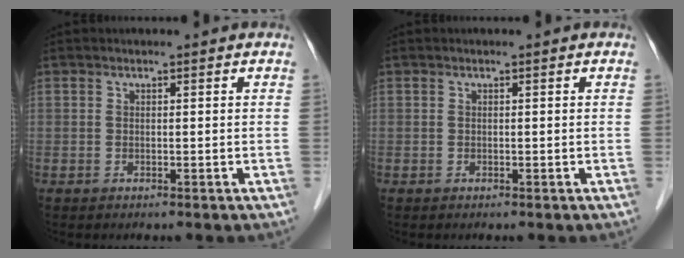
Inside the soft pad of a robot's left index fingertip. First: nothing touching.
{"total": 0.0}